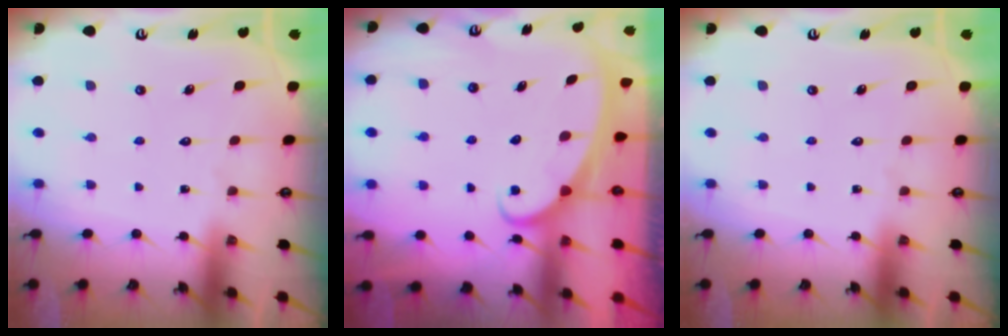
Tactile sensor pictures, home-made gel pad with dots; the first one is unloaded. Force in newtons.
{"total": 2.5, "press": 2.5, "slide": 0.3}
{"total": 0.0}